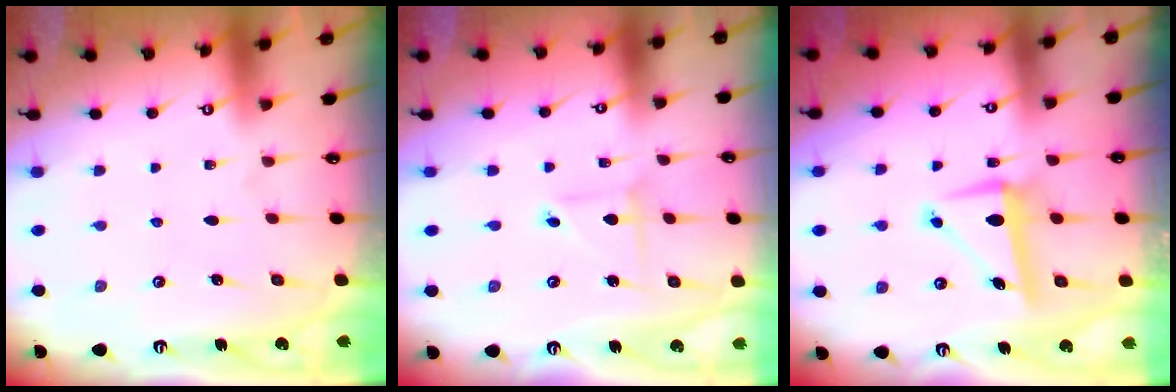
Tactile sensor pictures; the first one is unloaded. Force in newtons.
{"total": 2.4, "press": 2.4, "slide": 0.3}
{"total": 7.2, "press": 7.1, "slide": 1.4}